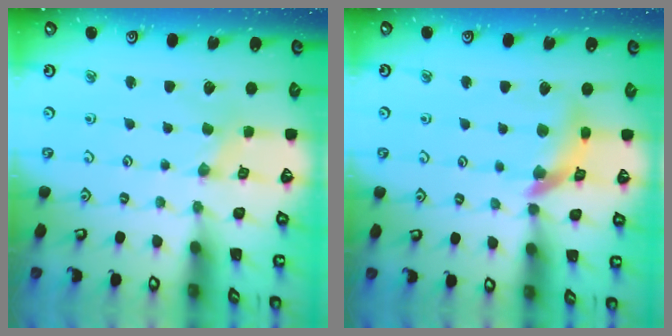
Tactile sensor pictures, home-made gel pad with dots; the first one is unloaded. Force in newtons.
{"total": 11.4, "press": 11.3, "slide": 1.6}